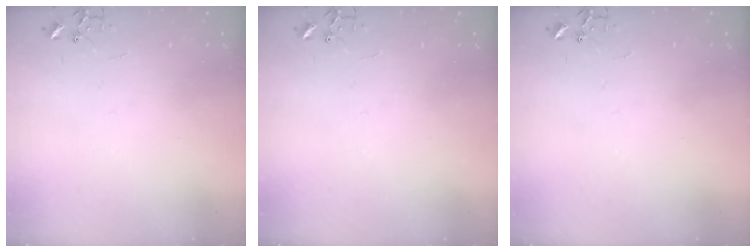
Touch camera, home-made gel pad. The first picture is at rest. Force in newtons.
{"total": 0.0}
{"total": 0.0}